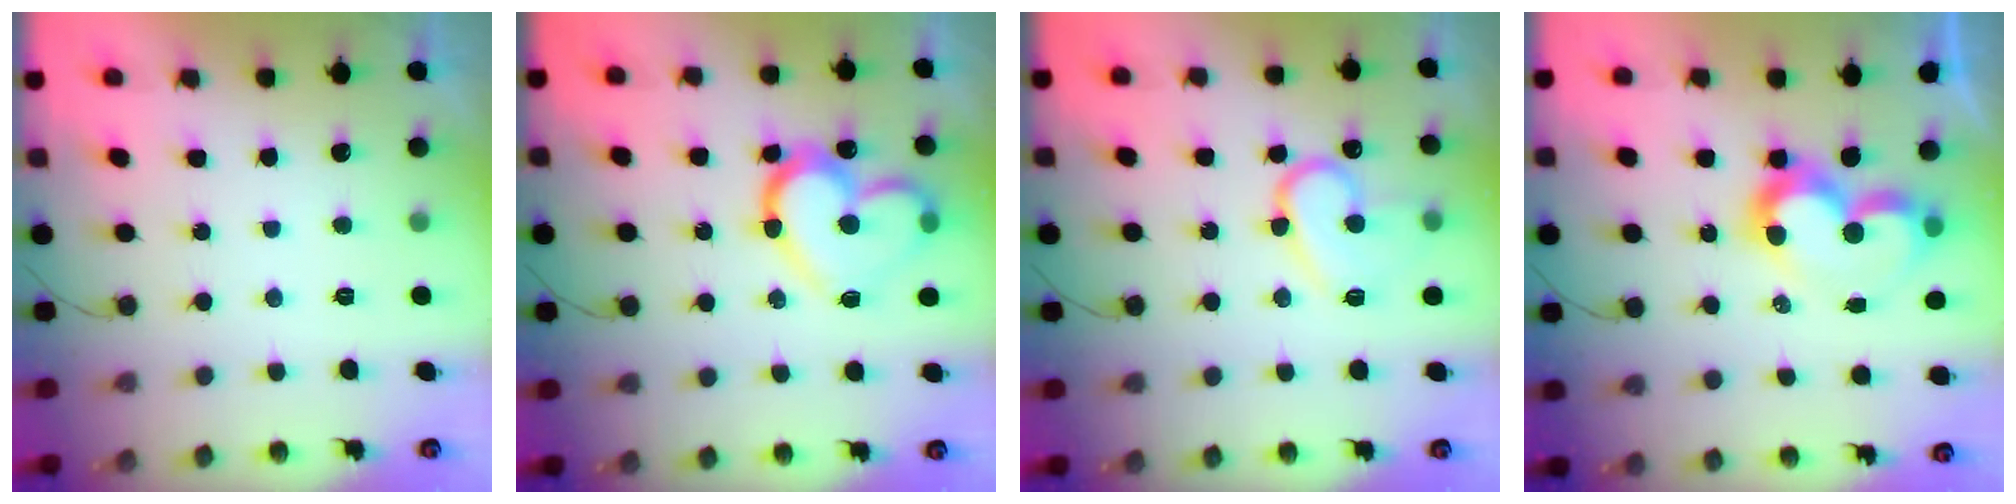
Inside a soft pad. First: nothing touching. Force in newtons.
{"total": 18.4, "press": 18.4, "slide": 1.4}
{"total": 13.4, "press": 13.3, "slide": 1.7}
{"total": 10.6, "press": 10.5, "slide": 1.4}